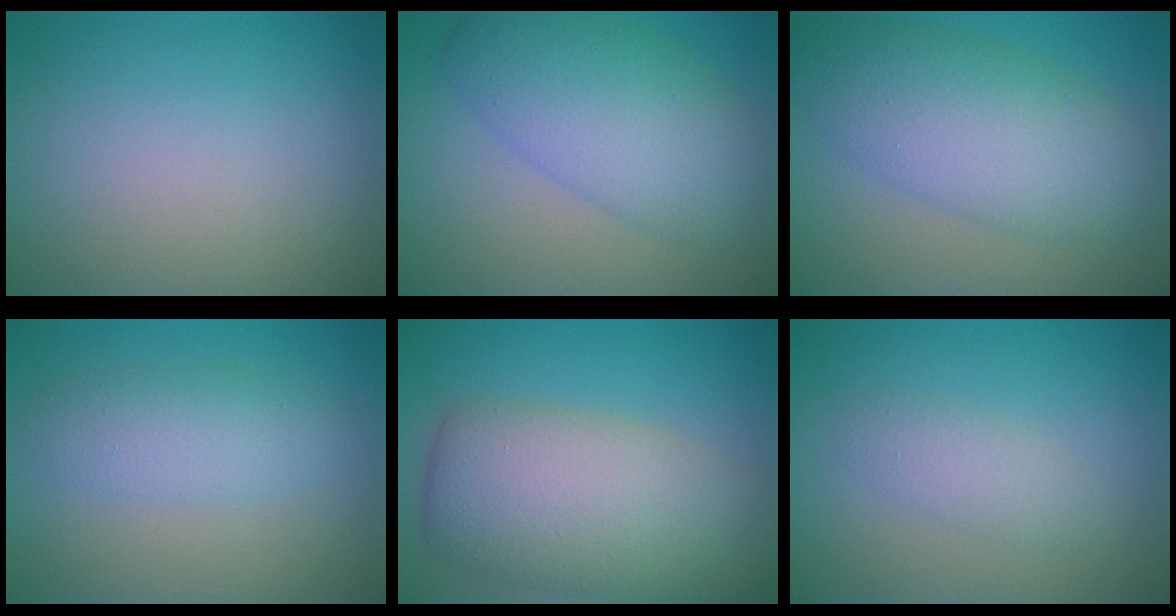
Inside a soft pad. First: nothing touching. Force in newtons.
{"total": 7.5, "press": 7.5, "slide": 0.2}
{"total": 7.6, "press": 7.6, "slide": 0.4}
{"total": 3.3, "press": 3.3, "slide": 0.1}
{"total": 9.7, "press": 9.7, "slide": 0.4}
{"total": 1.9, "press": 1.9, "slide": 0.1}